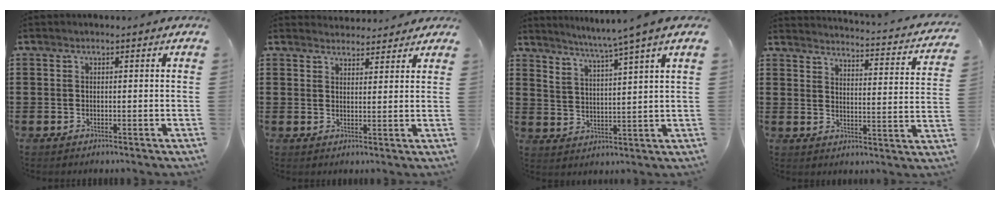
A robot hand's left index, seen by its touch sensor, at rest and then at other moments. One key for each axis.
{"total": 2.8, "fx": 2.7, "fy": 0.8, "fz": 0.0, "tx": 0.000, "ty": -0.007, "tz": 0.049}
{"total": 4.0, "fx": 3.4, "fy": -1.4, "fz": 1.6, "tx": -0.046, "ty": -0.032, "tz": 0.050}
{"total": 2.7, "fx": 2.6, "fy": -0.5, "fz": 0.6, "tx": -0.024, "ty": -0.033, "tz": 0.035}